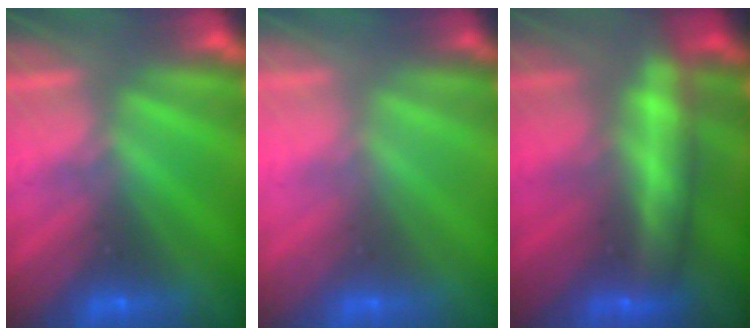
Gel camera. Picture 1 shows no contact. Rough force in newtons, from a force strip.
{"total": 2.9}
{"total": 6.2}